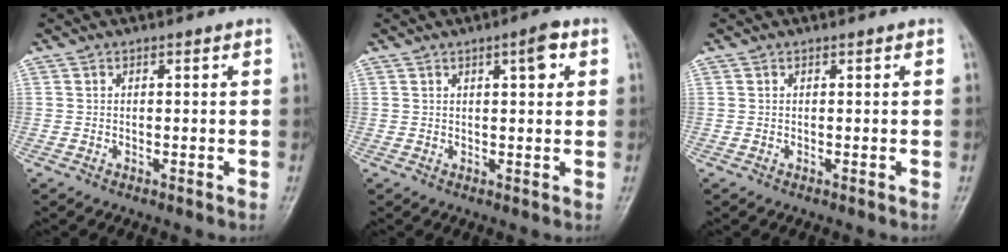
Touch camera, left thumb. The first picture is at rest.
{"total": 3.8, "force": [1.6, 1.1, 3.2], "torque": [-0.039, -0.002, 0.022]}
{"total": 0.0}